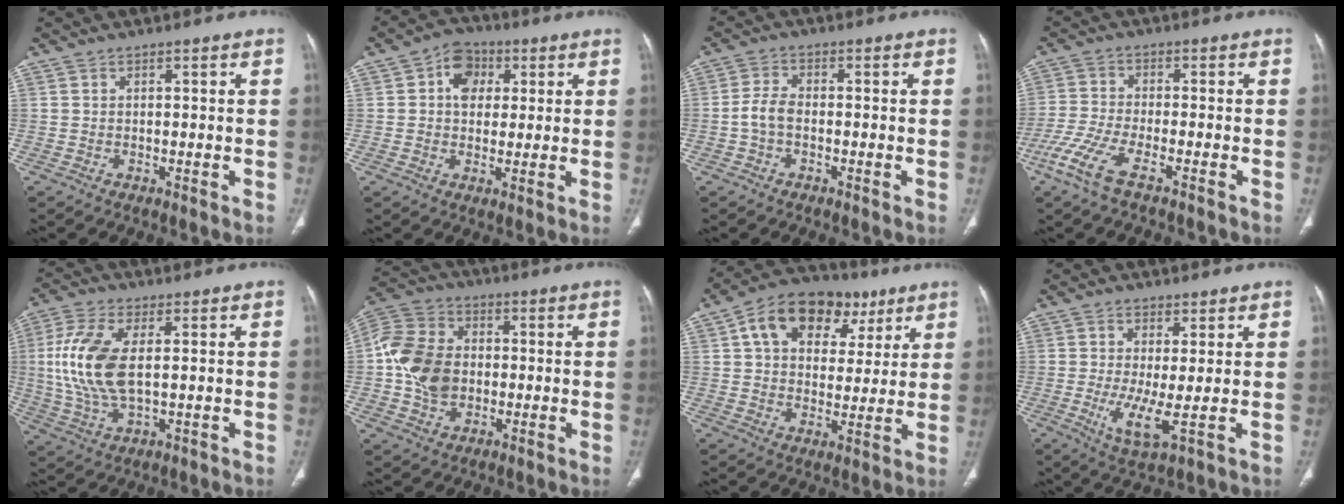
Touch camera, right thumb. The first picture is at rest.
{"total": 8.0, "force": [2.3, 6.1, 4.6], "torque": [-0.040, 0.001, 0.030]}
{"total": 4.0, "force": [-0.9, 2.4, 3.1], "torque": [-0.065, 0.013, -0.023]}
{"total": 5.8, "force": [-3.7, 1.5, 4.2], "torque": [-0.108, 0.009, -0.075]}
{"total": 13.3, "force": [1.4, 6.4, 11.6], "torque": [-0.260, -0.004, 0.030]}
{"total": 13.4, "force": [-0.9, 10.2, 8.7], "torque": [-0.156, 0.021, -0.021]}
{"total": 17.3, "force": [7.3, 12.0, 10.1], "torque": [-0.117, 0.009, 0.112]}
{"total": 6.2, "force": [-0.2, 1.2, 6.1], "torque": [-0.131, -0.020, -0.005]}